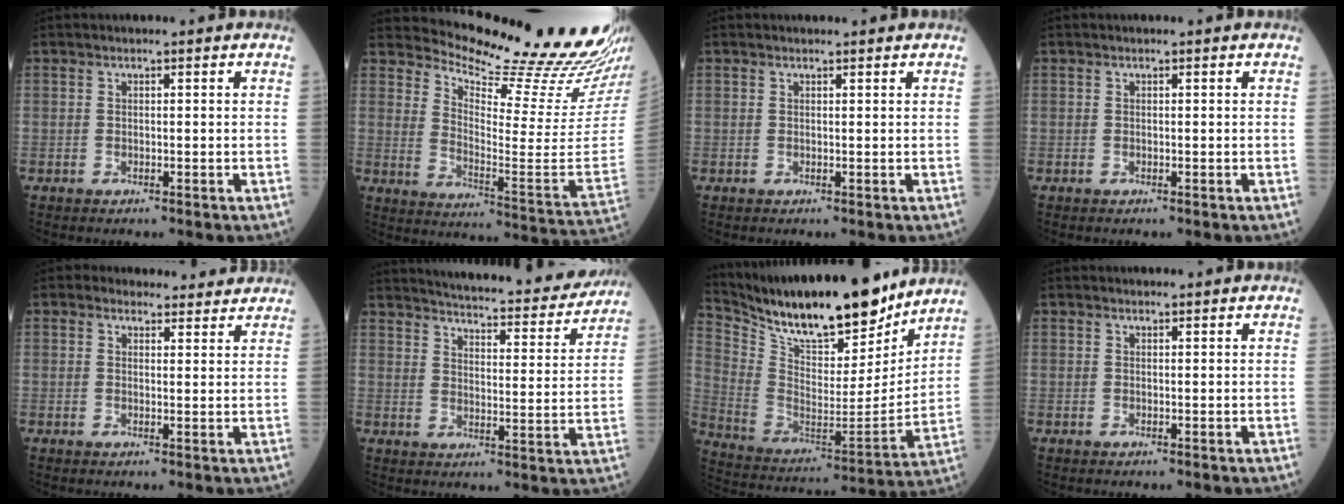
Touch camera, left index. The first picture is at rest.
{"total": 22.3, "force": [21.4, -0.3, 6.4], "torque": [-0.118, -0.134, 0.279]}
{"total": 0.6, "force": [0.6, 0.0, 0.0], "torque": [-0.006, 0.000, 0.008]}
{"total": 0.0}
{"total": 5.3, "force": [4.8, 2.1, 0.3], "torque": [0.007, 0.010, 0.050]}
{"total": 20.4, "force": [19.0, 2.7, 6.9], "torque": [-0.093, -0.036, 0.237]}
{"total": 22.8, "force": [19.8, 4.5, 10.5], "torque": [-0.196, -0.018, 0.327]}
{"total": 0.0}